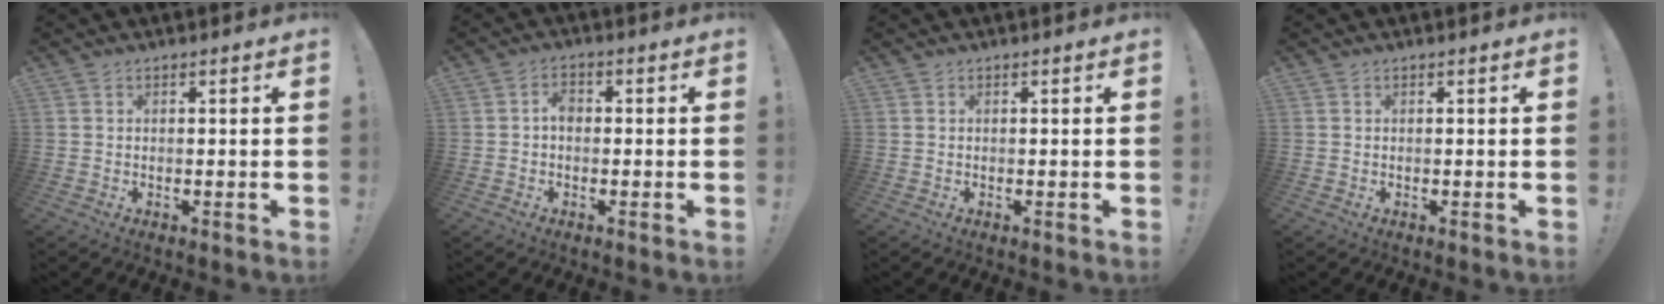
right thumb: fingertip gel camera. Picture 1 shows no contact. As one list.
[{"total": 3.1, "force": [-0.5, 2.1, 2.2], "torque": [-0.031, 0.004, -0.012]}, {"total": 0.0}, {"total": 0.0}]